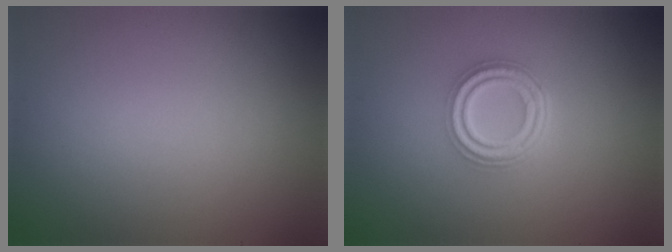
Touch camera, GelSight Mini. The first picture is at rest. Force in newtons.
{"total": 4.5, "press": 3.3, "slide": 3.0}